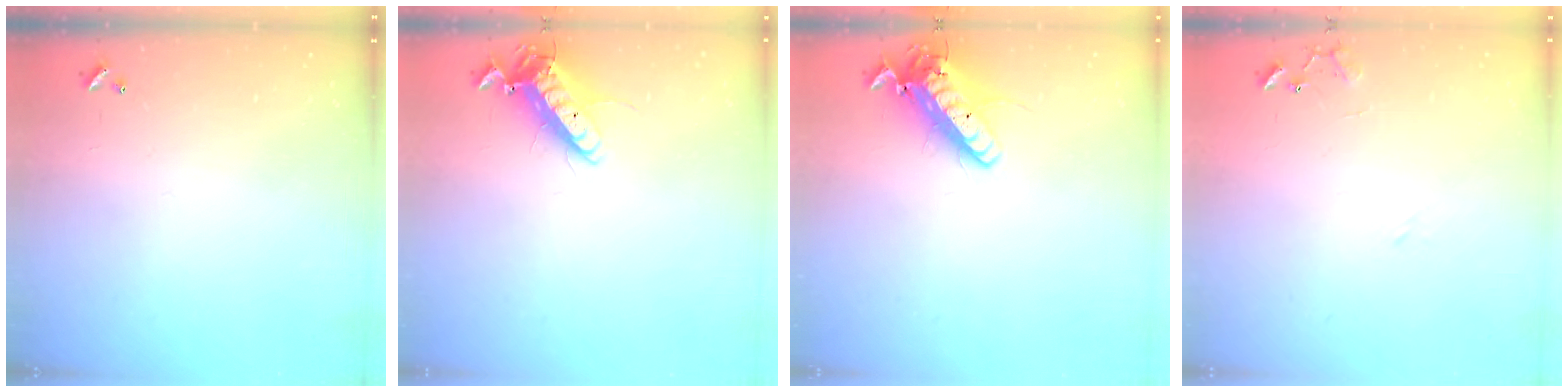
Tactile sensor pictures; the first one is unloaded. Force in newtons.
{"total": 12.9, "press": 12.7, "slide": 2.1}
{"total": 15.3, "press": 15.1, "slide": 2.8}
{"total": 9.5, "press": 9.5, "slide": 0.7}